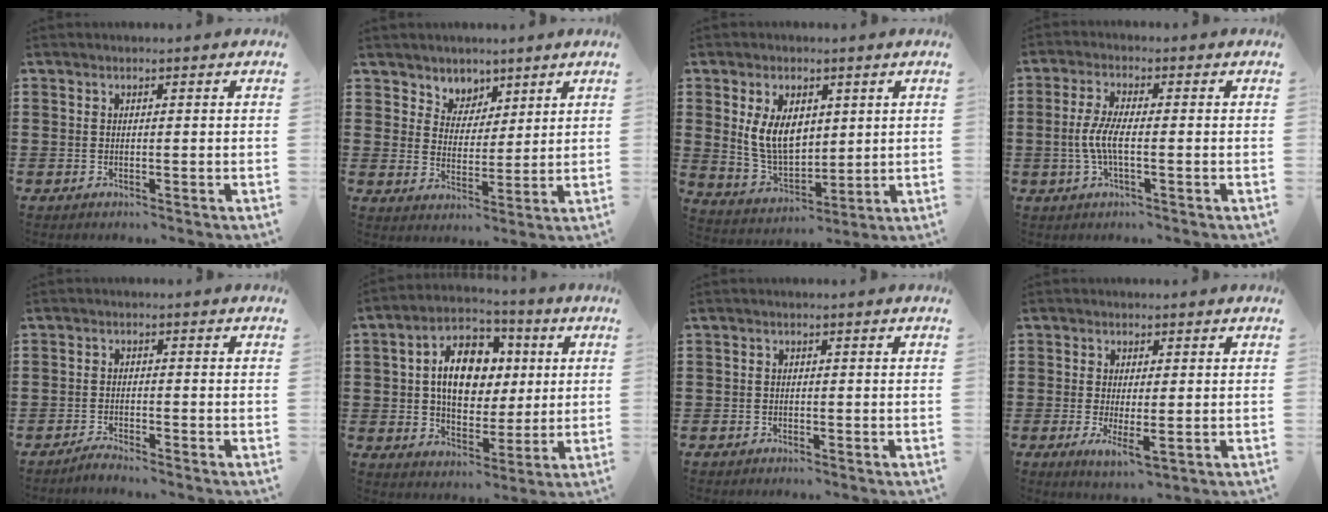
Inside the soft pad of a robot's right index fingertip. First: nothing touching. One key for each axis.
{"total": 4.8, "fx": 3.6, "fy": 3.2, "fz": -0.4, "tx": -0.018, "ty": -0.003, "tz": 0.067}
{"total": 8.2, "fx": 2.0, "fy": 5.6, "fz": 5.7, "tx": -0.145, "ty": 0.009, "tz": 0.034}
{"total": 5.0, "fx": -1.0, "fy": 1.3, "fz": 4.7, "tx": -0.119, "ty": -0.009, "tz": -0.031}
{"total": 1.7, "fx": -1.7, "fy": 0.0, "fz": 0.1, "tx": -0.006, "ty": 0.004, "tz": -0.033}
{"total": 11.0, "fx": 1.6, "fy": 7.4, "fz": 8.0, "tx": -0.154, "ty": 0.017, "tz": 0.025}
{"total": 0.9, "fx": -0.8, "fy": 0.5, "fz": 0.1, "tx": -0.002, "ty": 0.002, "tz": -0.017}
{"total": 4.0, "fx": -0.9, "fy": 1.1, "fz": 3.7, "tx": -0.078, "ty": -0.009, "tz": -0.016}